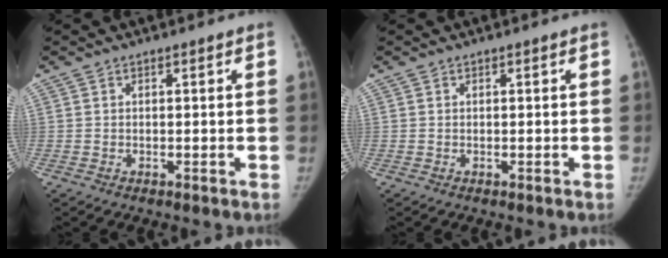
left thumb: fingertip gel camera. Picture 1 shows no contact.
{"total": 0.0}